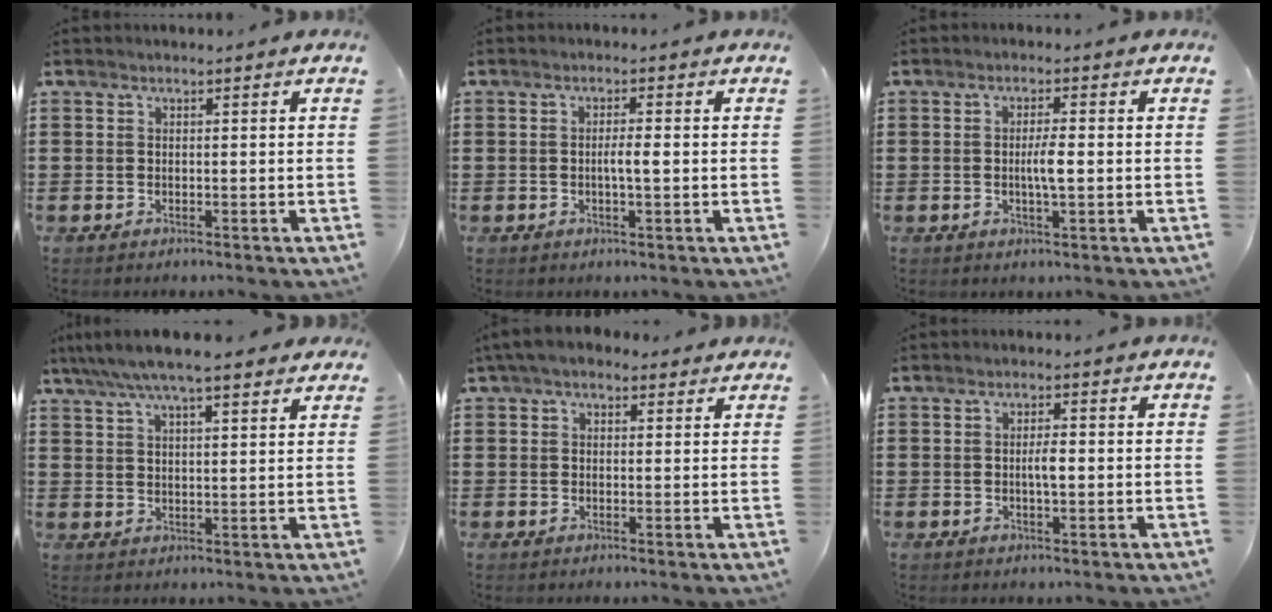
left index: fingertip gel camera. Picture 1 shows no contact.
{"total": 2.4, "force": [-0.3, 0.3, 2.3], "torque": [-0.042, -0.001, -0.006]}
{"total": 3.3, "force": [-0.3, 0.5, 3.2], "torque": [-0.058, -0.001, -0.007]}
{"total": 6.4, "force": [5.2, 0.9, 3.7], "torque": [-0.085, -0.007, 0.092]}
{"total": 3.5, "force": [2.4, 1.7, 1.8], "torque": [-0.044, 0.006, 0.044]}
{"total": 2.6, "force": [-0.1, 0.7, 2.5], "torque": [-0.047, 0.001, -0.004]}